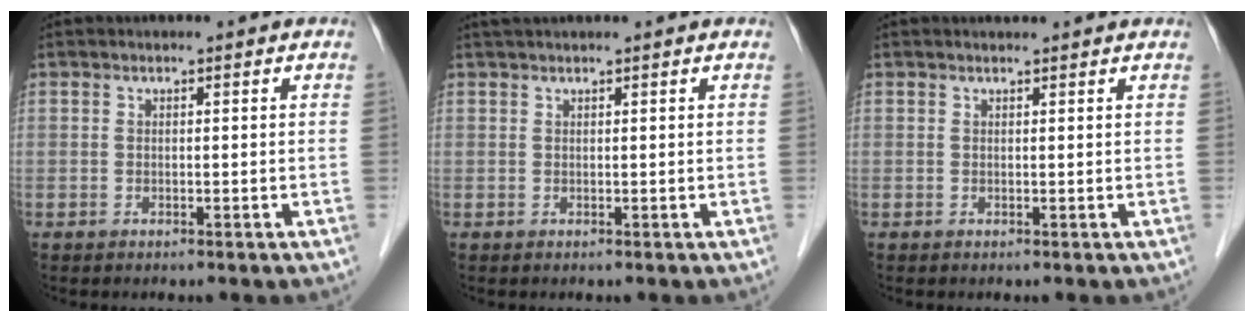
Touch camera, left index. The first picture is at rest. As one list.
[{"total": 2.4, "force": [2.1, -0.3, 1.1], "torque": [-0.012, 0.029, 0.041]}, {"total": 1.6, "force": [1.6, -0.1, 0.3], "torque": [-0.011, 0.011, 0.023]}]